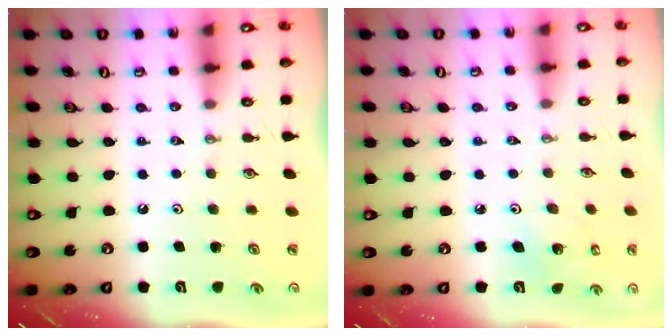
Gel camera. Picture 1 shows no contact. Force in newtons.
{"total": 3.2, "press": 3.2, "slide": 0.1}